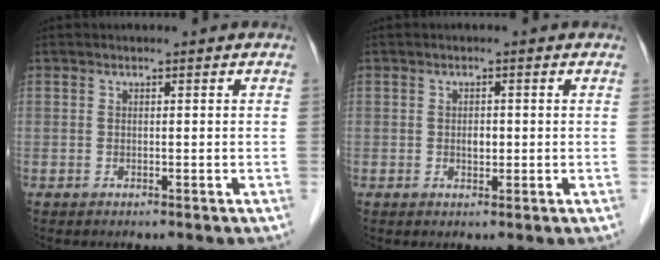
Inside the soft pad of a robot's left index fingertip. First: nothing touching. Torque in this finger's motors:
{"motor_torque": [0.14, 0.05, 0.02, 0.00]}